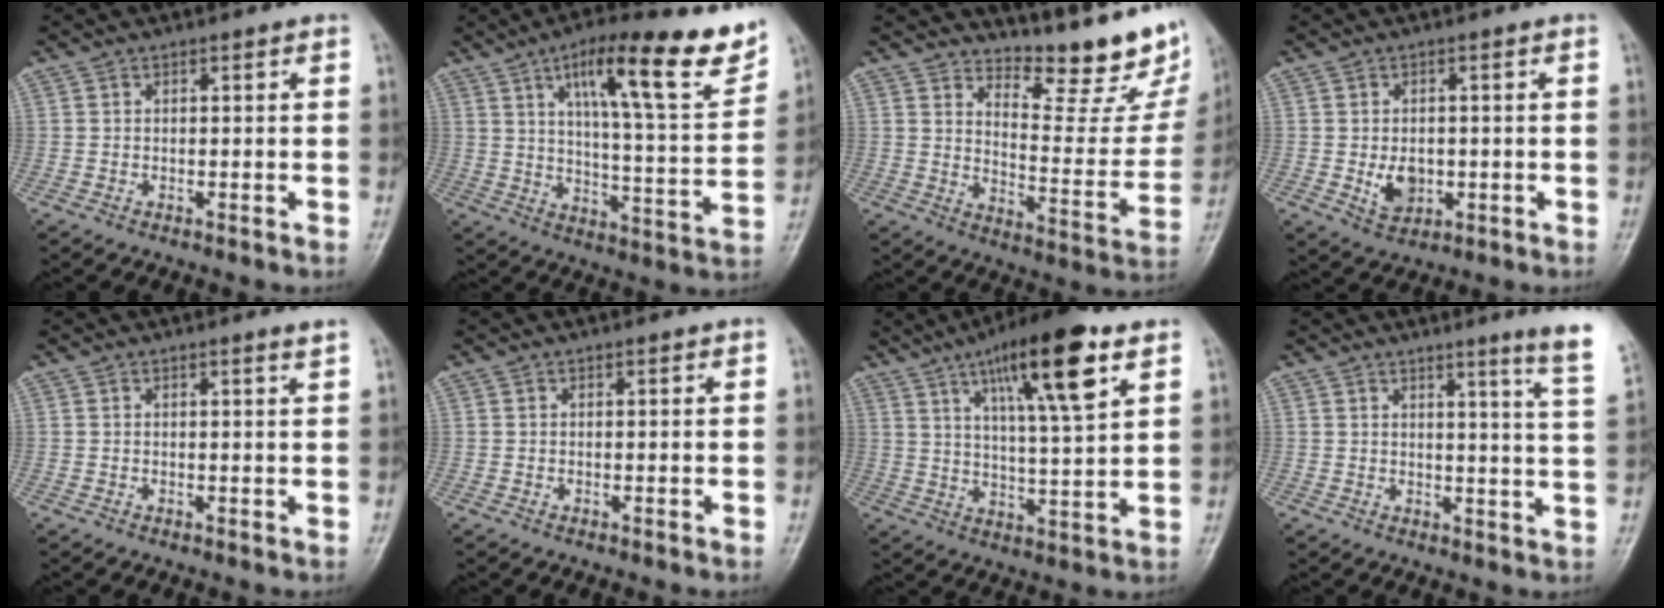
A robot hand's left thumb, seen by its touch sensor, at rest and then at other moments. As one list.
[{"total": 20.1, "force": [11.7, 4.5, 15.8], "torque": [-0.201, -0.045, 0.178]}, {"total": 16.1, "force": [13.5, 4.0, 7.7], "torque": [-0.070, -0.128, 0.183]}, {"total": 5.1, "force": [-0.7, 3.8, 3.4], "torque": [-0.040, -0.004, -0.004]}, {"total": 0.9, "force": [0.7, -0.3, 0.5], "torque": [-0.018, -0.008, 0.012]}, {"total": 0.0}, {"total": 16.5, "force": [8.3, 3.5, 13.8], "torque": [-0.213, -0.028, 0.135]}, {"total": 8.4, "force": [5.8, -0.9, 6.0], "torque": [-0.072, -0.043, 0.059]}]